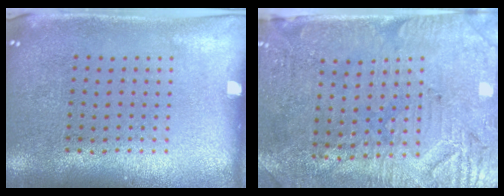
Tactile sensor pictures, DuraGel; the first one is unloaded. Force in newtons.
{"total": 3.1, "press": 2.8, "slide": 1.4}